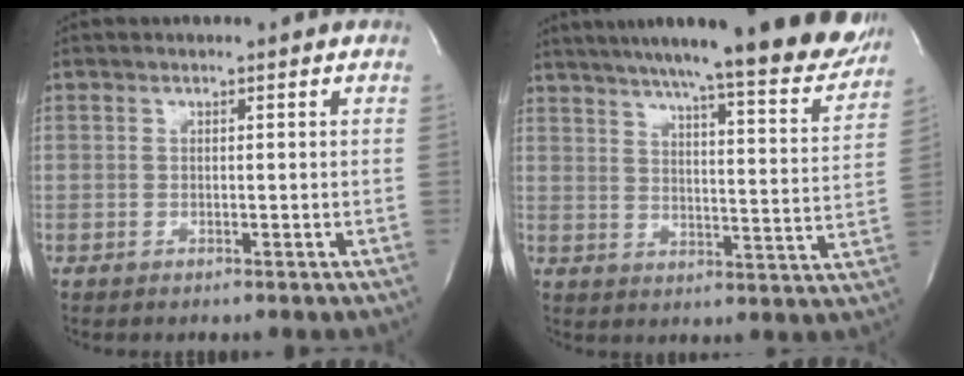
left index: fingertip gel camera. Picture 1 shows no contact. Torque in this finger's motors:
{"motor_torque": [0.50, 0.00, 0.79, 0.18]}